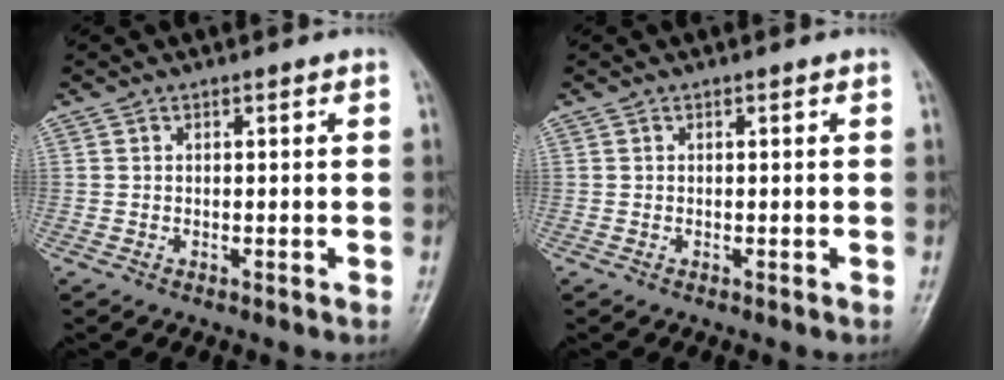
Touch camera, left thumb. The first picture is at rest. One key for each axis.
{"total": 0.0}